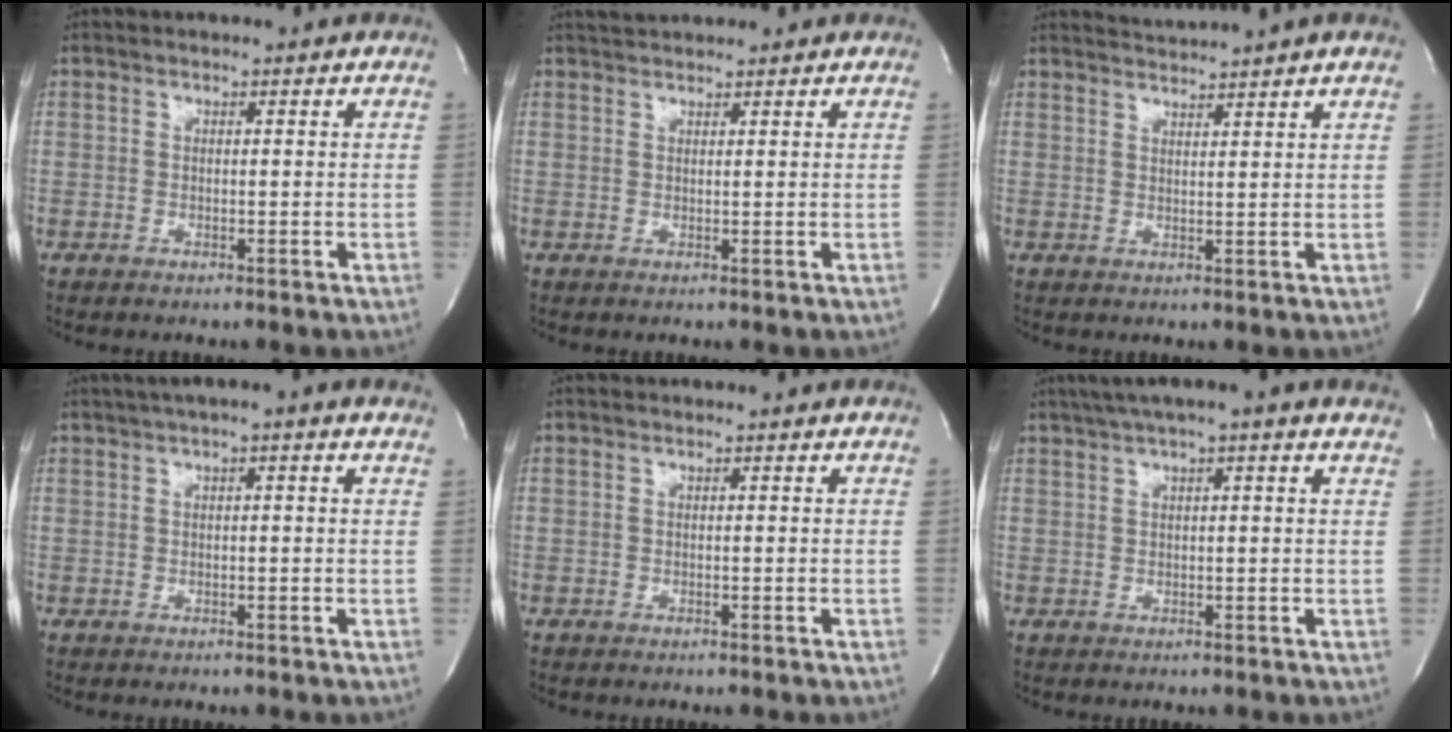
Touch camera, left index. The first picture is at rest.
{"total": 2.7, "force": [2.7, 0.1, 0.5], "torque": [-0.012, 0.021, 0.050]}
{"total": 4.0, "force": [3.6, -1.7, 0.6], "torque": [-0.010, -0.003, 0.059]}
{"total": 5.0, "force": [3.0, 0.4, 4.0], "torque": [-0.064, 0.029, 0.041]}
{"total": 0.0}
{"total": 8.7, "force": [6.3, 0.4, 6.1], "torque": [-0.102, 0.038, 0.084]}